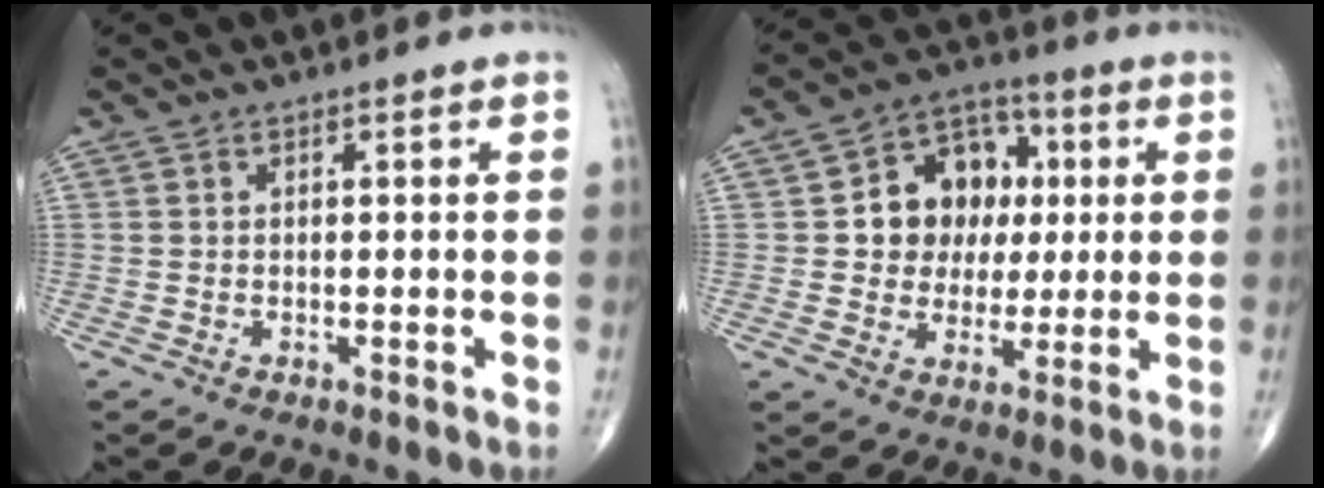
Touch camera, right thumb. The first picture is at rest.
{"total": 13.2, "force": [1.8, 10.9, 7.2], "torque": [-0.057, 0.016, 0.027]}